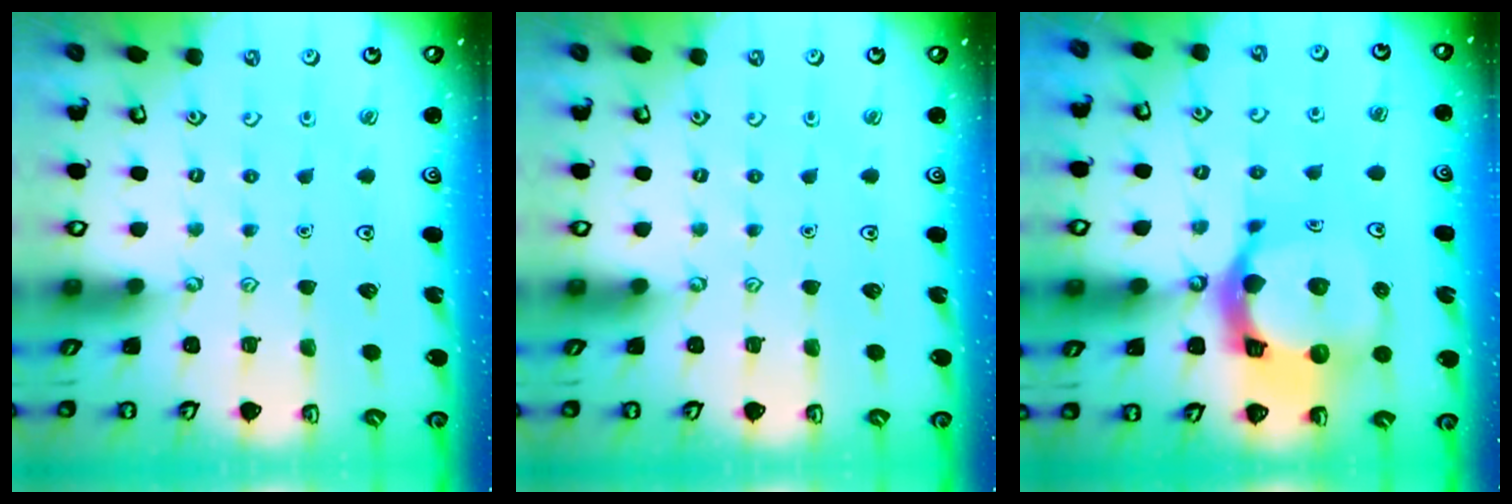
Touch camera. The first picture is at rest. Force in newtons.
{"total": 0.0}
{"total": 18.6, "press": 18.5, "slide": 2.2}